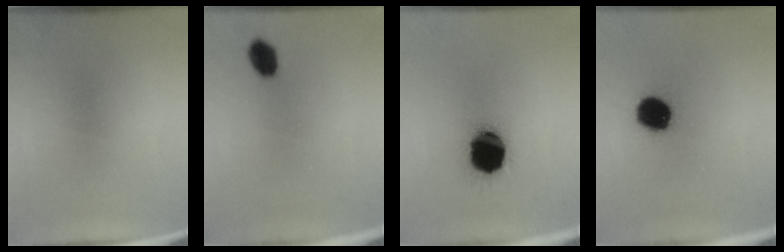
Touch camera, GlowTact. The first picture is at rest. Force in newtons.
{"total": 4.4}
{"total": 16.7}
{"total": 11.5}